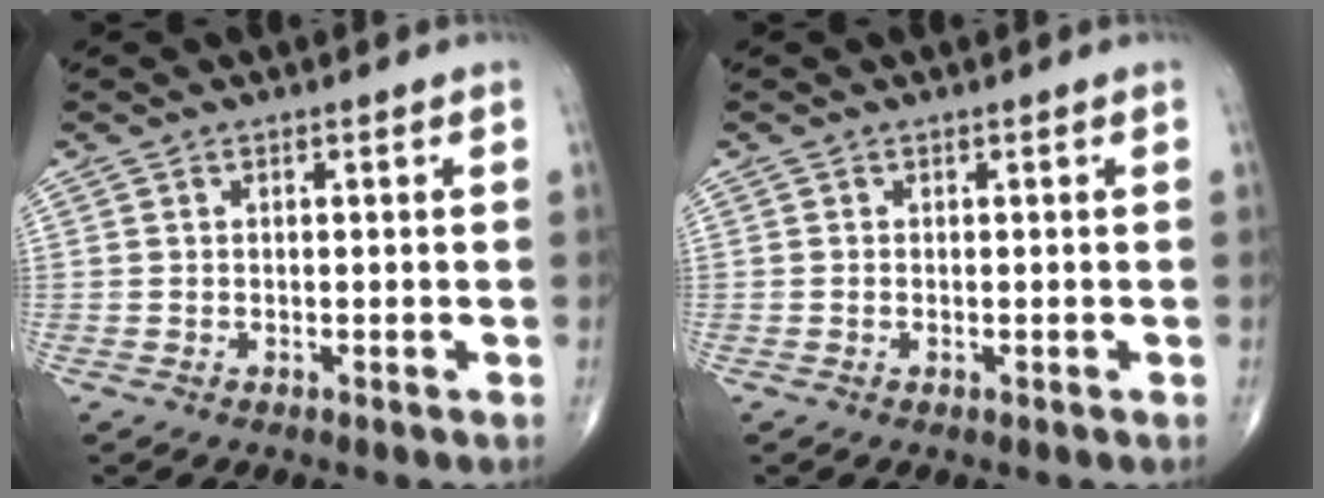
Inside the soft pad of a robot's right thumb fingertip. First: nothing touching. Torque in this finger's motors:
{"motor_torque": [-0.23, -0.01, -0.55, -0.10, -0.13]}